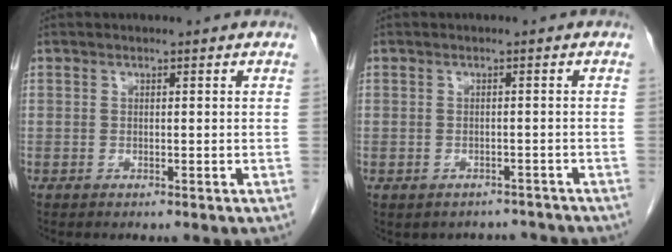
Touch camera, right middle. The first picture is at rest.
{"total": 4.8, "force": [-4.2, 2.4, 0.2], "torque": [0.007, 0.016, -0.046]}